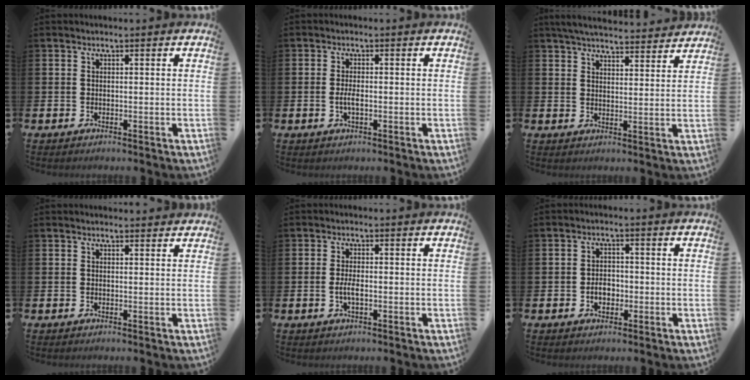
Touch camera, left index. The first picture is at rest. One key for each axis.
{"total": 2.0, "fx": -0.3, "fy": 0.7, "fz": 1.8, "tx": -0.034, "ty": 0.000, "tz": -0.007}
{"total": 5.5, "fx": 5.3, "fy": 0.7, "fz": 1.1, "tx": -0.035, "ty": -0.031, "tz": 0.096}
{"total": 0.8, "fx": 0.8, "fy": 0.2, "fz": 0.1, "tx": 0.006, "ty": -0.001, "tz": 0.013}
{"total": 2.3, "fx": -0.4, "fy": 0.8, "fz": 2.1, "tx": -0.038, "ty": 0.000, "tz": -0.008}
{"total": 2.8, "fx": -0.8, "fy": 2.0, "fz": 1.7, "tx": -0.026, "ty": 0.001, "tz": -0.018}